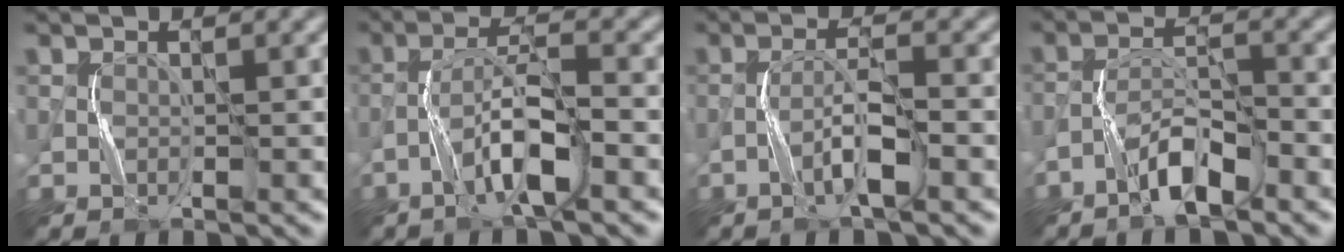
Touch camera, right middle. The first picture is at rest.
{"total": 5.0, "force": [-2.6, 0.6, 4.2], "torque": [-0.078, 0.017, -0.052]}
{"total": 3.2, "force": [-1.7, 0.3, 2.7], "torque": [-0.054, 0.013, -0.035]}
{"total": 4.0, "force": [-2.8, 1.0, 2.7], "torque": [-0.047, 0.015, -0.055]}